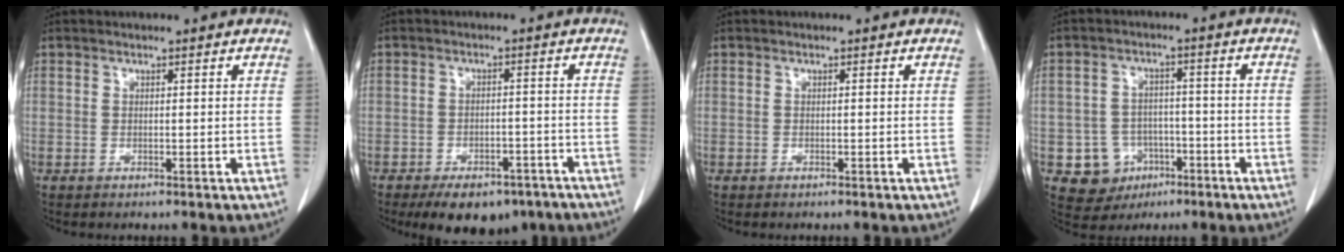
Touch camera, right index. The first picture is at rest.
{"total": 9.8, "force": [-7.1, 5.3, 4.3], "torque": [-0.046, 0.008, -0.097]}
{"total": 0.0}
{"total": 7.3, "force": [-2.8, 6.6, 1.4], "torque": [-0.022, 0.011, -0.033]}